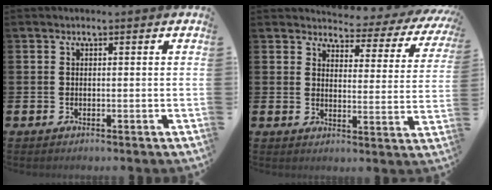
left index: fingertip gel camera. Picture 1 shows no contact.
{"total": 3.5, "force": [3.2, 1.2, 0.6], "torque": [-0.029, -0.032, 0.048]}